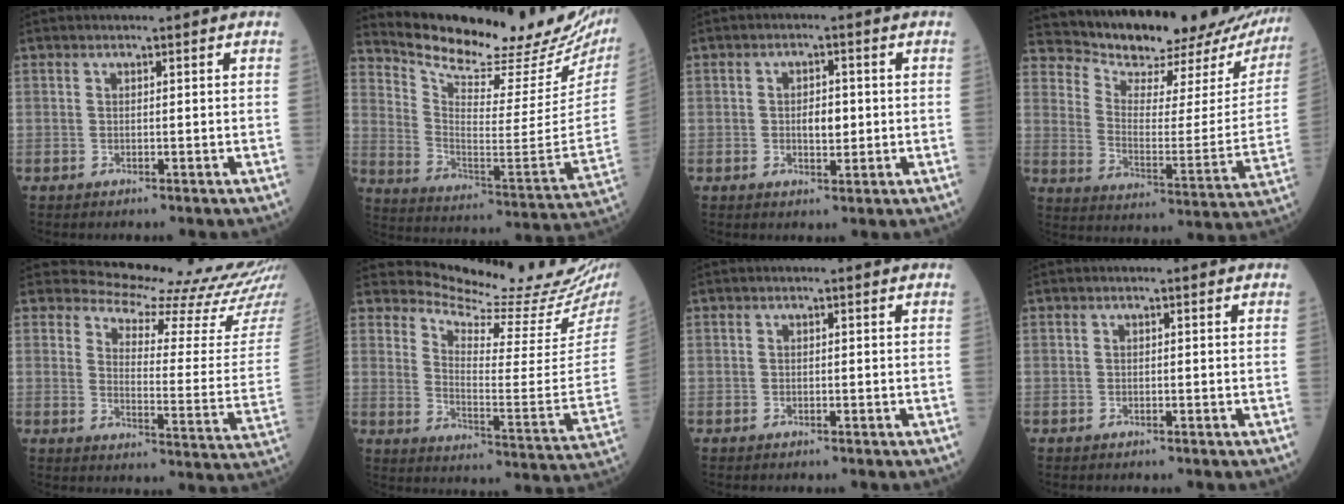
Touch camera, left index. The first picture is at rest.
{"total": 26.0, "force": [23.2, 4.2, 10.8], "torque": [-0.181, -0.089, 0.316]}
{"total": 3.1, "force": [-0.3, 1.5, 2.7], "torque": [-0.041, -0.001, -0.005]}
{"total": 24.0, "force": [22.4, 6.2, 6.0], "torque": [-0.087, -0.066, 0.290]}
{"total": 17.5, "force": [17.2, 0.7, 3.2], "torque": [-0.045, -0.120, 0.186]}
{"total": 16.8, "force": [16.5, -0.6, 3.3], "torque": [-0.060, -0.116, 0.210]}
{"total": 0.0}
{"total": 0.0}